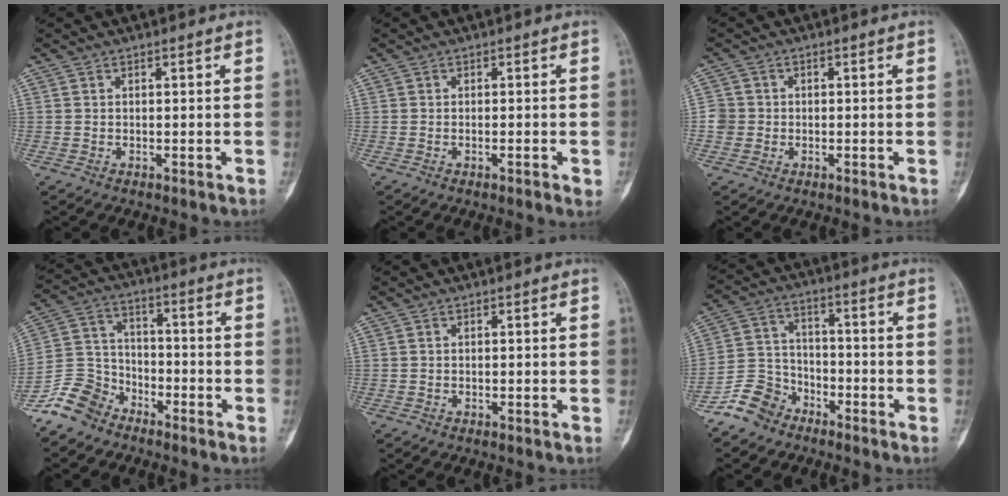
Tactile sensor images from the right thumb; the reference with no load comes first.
{"total": 2.0, "force": [-0.6, 0.4, 1.8], "torque": [-0.030, -0.001, -0.008]}
{"total": 2.8, "force": [-0.5, 2.8, 0.3], "torque": [0.017, 0.009, -0.016]}
{"total": 8.9, "force": [-6.8, 5.4, 2.1], "torque": [-0.031, 0.049, -0.148]}
{"total": 0.0}
{"total": 8.2, "force": [-6.1, 5.2, 1.7], "torque": [-0.020, 0.047, -0.129]}